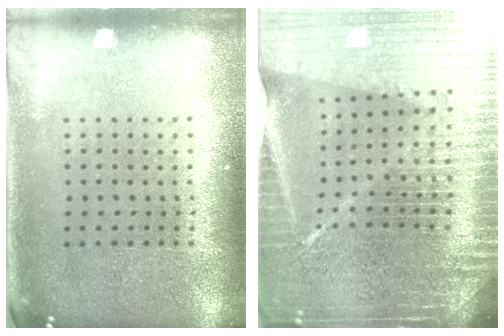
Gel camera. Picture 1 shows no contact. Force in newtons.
{"total": 7.1, "press": 6.0, "slide": 3.7}